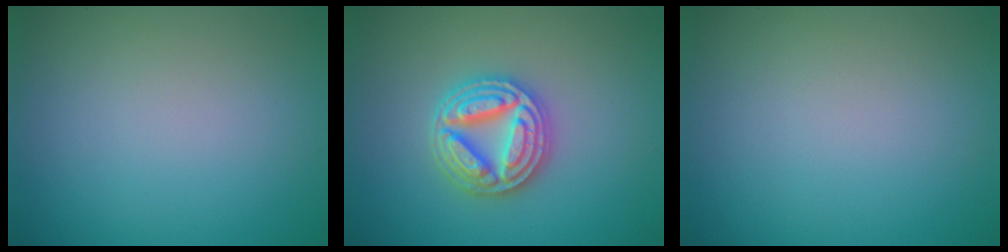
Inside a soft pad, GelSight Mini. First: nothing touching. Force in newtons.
{"total": 4.9, "press": 4.8, "slide": 0.8}
{"total": 0.0}